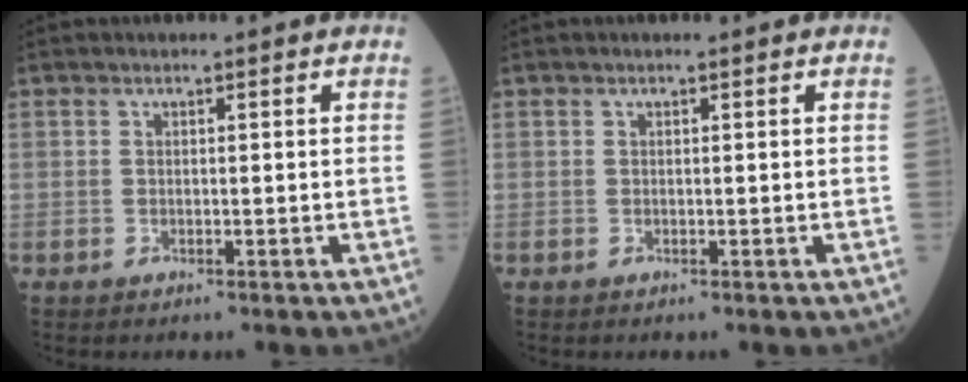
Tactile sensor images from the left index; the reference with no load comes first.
{"total": 0.0}